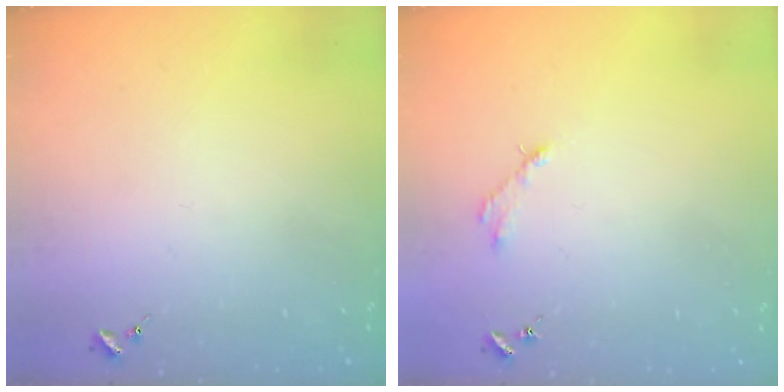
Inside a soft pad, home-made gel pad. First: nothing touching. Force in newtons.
{"total": 2.8, "press": 2.8, "slide": 0.4}